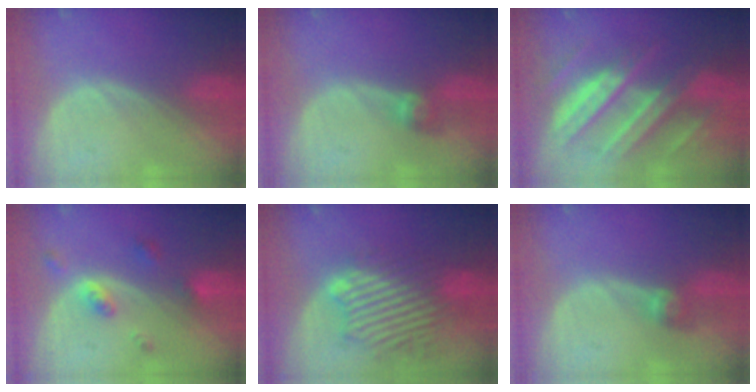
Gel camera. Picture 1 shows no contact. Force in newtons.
{"total": 2.6, "press": 2.5, "slide": 0.6}
{"total": 11.4, "press": 11.3, "slide": 1.0}
{"total": 4.4, "press": 4.1, "slide": 1.6}
{"total": 10.8, "press": 10.1, "slide": 4.0}
{"total": 2.6, "press": 2.5, "slide": 0.6}